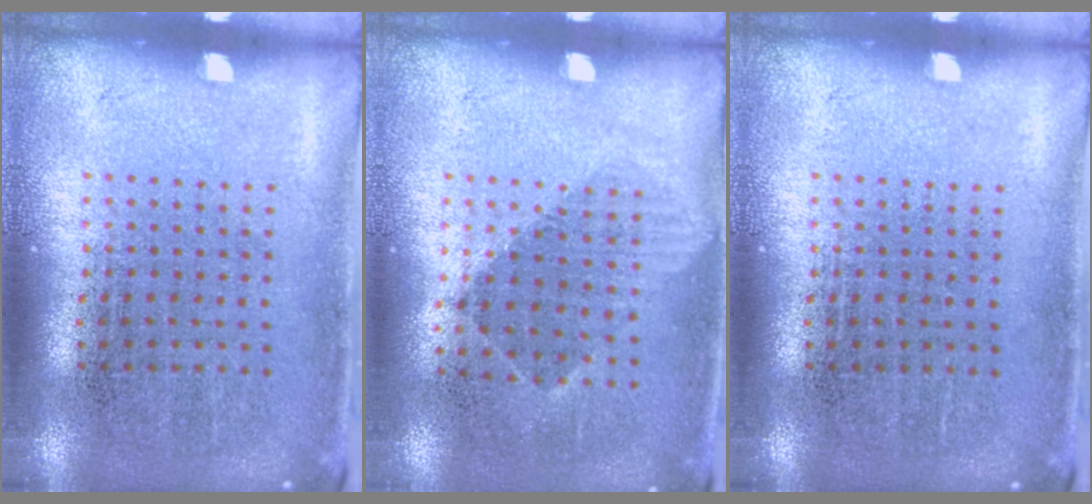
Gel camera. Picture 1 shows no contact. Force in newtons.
{"total": 1.0, "press": 0.7, "slide": 0.6}
{"total": 0.0}